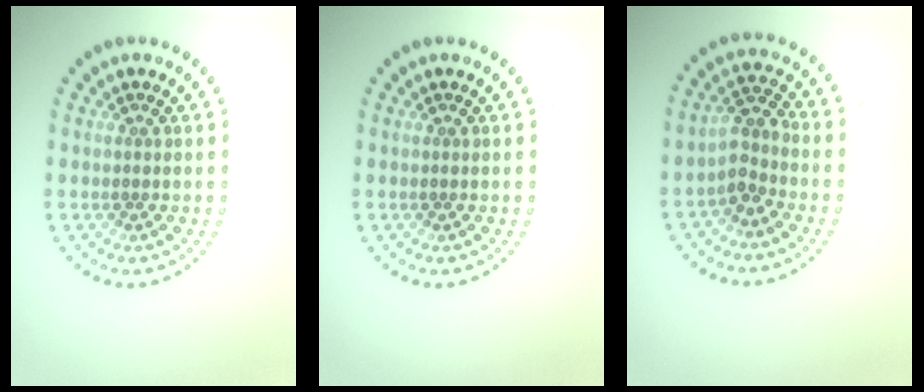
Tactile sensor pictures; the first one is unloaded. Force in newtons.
{"total": 0.0}
{"total": 2.6, "press": 2.0, "slide": 1.6}